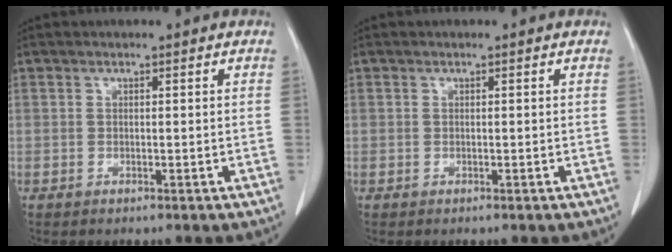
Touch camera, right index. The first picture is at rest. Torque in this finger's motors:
{"motor_torque": [0.04, 0.00, 0.03, 0.01]}